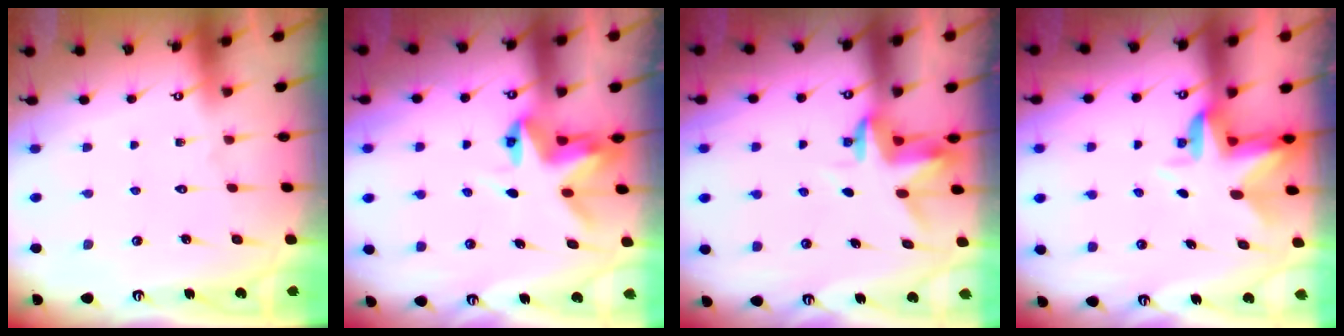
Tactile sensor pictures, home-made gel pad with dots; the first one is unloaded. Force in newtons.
{"total": 4.8, "press": 4.8, "slide": 0.5}
{"total": 3.4, "press": 3.4, "slide": 0.2}
{"total": 3.4, "press": 3.3, "slide": 0.7}